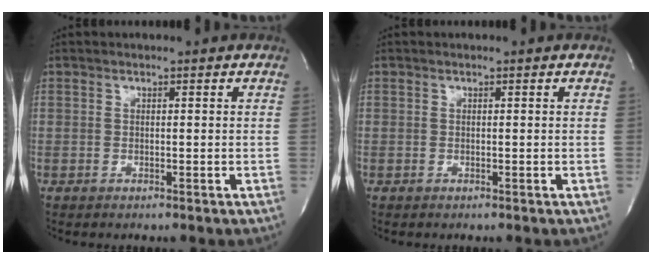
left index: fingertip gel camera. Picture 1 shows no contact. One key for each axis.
{"total": 0.0}